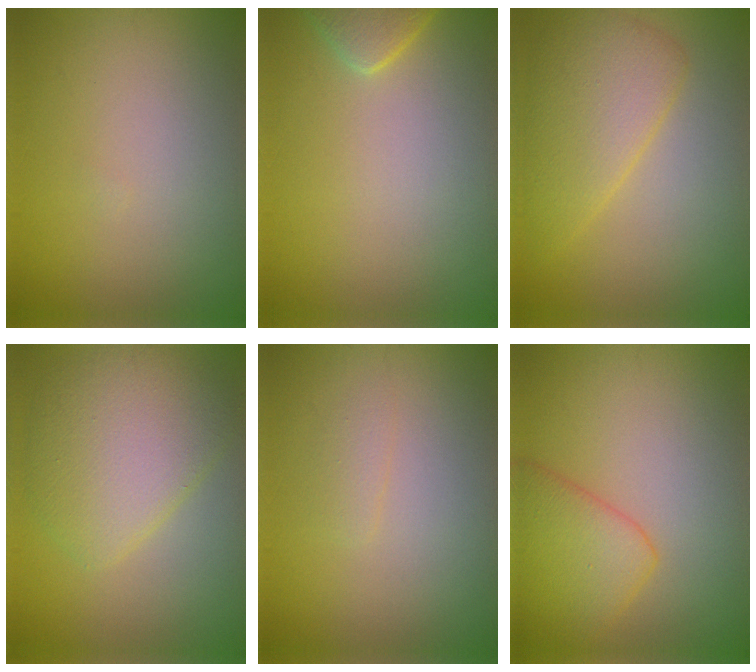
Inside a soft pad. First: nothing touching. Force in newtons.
{"total": 2.5, "press": 2.5, "slide": 0.2}
{"total": 4.7, "press": 4.7, "slide": 0.3}
{"total": 5.8, "press": 5.8, "slide": 0.4}
{"total": 0.8, "press": 0.8, "slide": 0.1}
{"total": 4.6, "press": 4.6, "slide": 0.2}